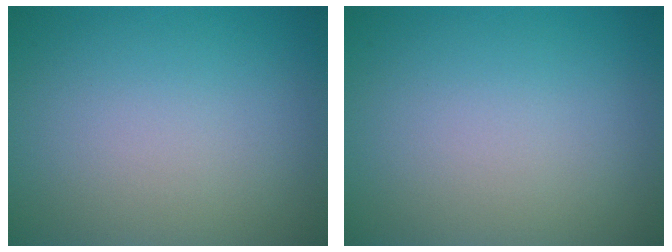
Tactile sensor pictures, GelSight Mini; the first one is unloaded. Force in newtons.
{"total": 0.0}